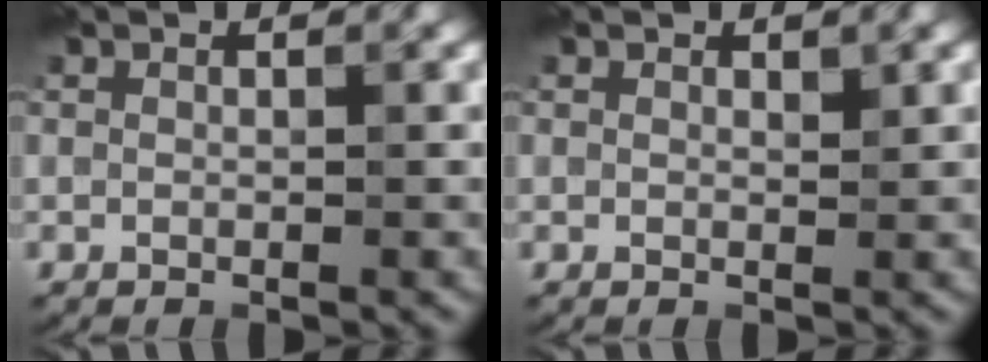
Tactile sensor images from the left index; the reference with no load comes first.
{"total": 0.6, "force": [0.4, 0.2, 0.3], "torque": [-0.002, -0.003, 0.006]}